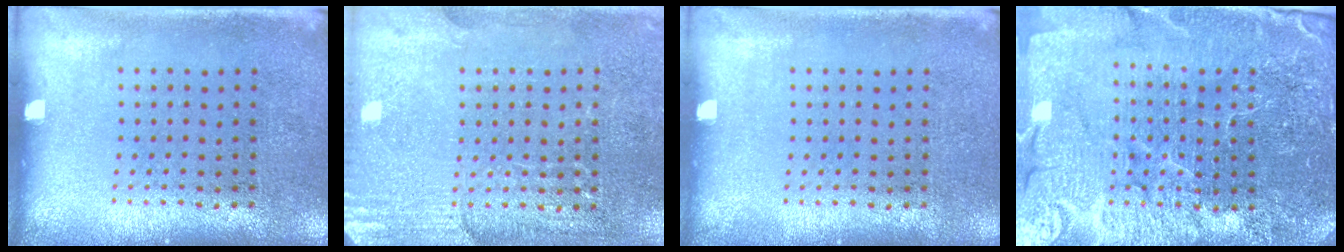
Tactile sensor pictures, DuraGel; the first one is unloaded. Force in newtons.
{"total": 2.9, "press": 2.9, "slide": 0.5}
{"total": 0.0}
{"total": 5.4, "press": 4.9, "slide": 2.1}